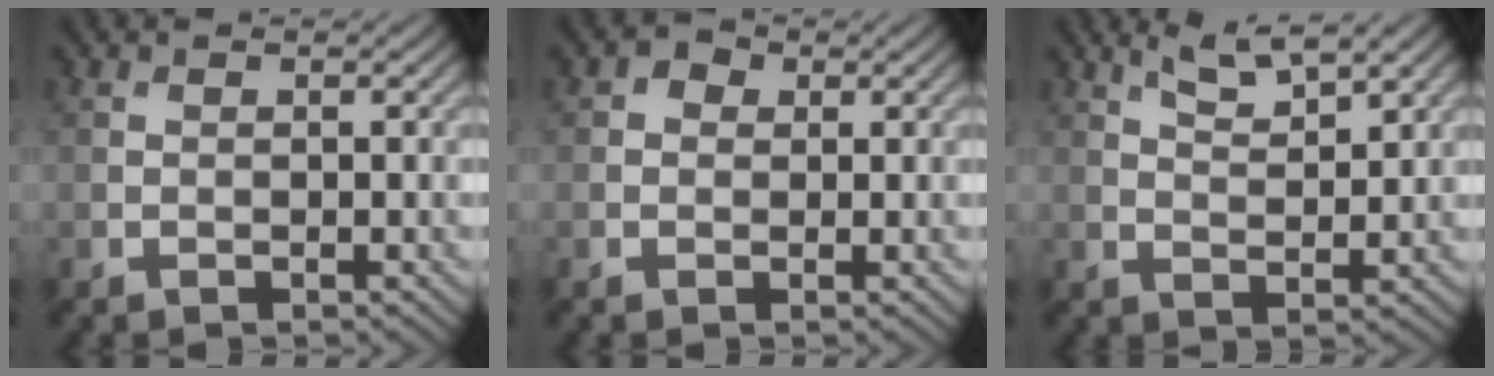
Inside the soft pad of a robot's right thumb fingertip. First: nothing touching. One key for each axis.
{"total": 1.5, "fx": 0.3, "fy": 1.3, "fz": 0.7, "tx": -0.010, "ty": 0.001, "tz": -0.001}
{"total": 4.4, "fx": 3.2, "fy": 0.8, "fz": 2.9, "tx": -0.065, "ty": 0.004, "tz": 0.067}